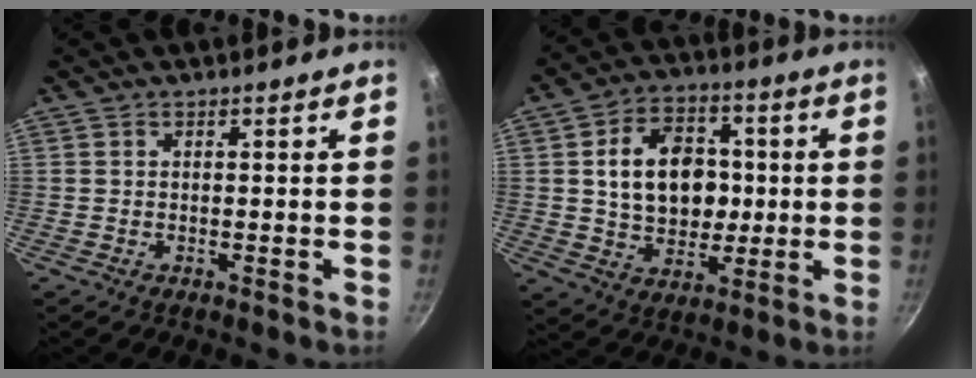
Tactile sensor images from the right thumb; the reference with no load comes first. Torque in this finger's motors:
{"motor_torque": [-0.02, 0.40, 0.34, -0.08, 0.37]}